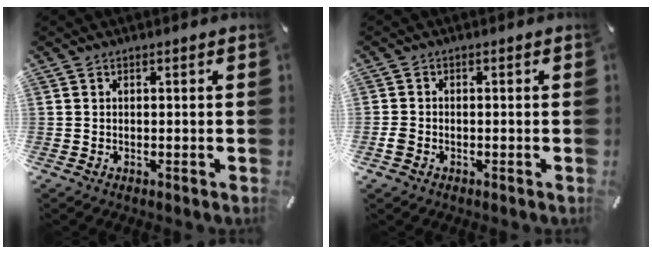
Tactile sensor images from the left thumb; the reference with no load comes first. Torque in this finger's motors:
{"motor_torque": [-0.10, -0.05, -0.07, -0.14, 0.05]}